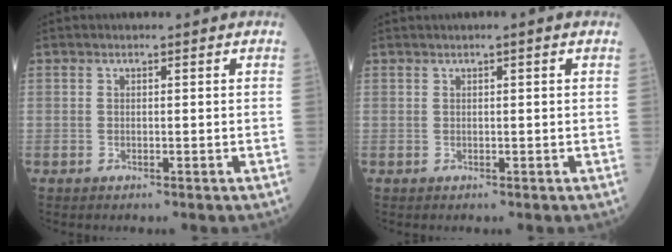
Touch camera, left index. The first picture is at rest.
{"total": 0.9, "force": [0.5, -0.1, 0.8], "torque": [-0.016, 0.002, 0.008]}